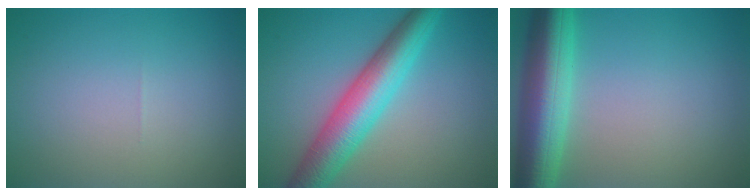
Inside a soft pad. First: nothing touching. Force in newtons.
{"total": 7.3, "press": 7.3, "slide": 0.2}
{"total": 8.2, "press": 8.2, "slide": 0.4}